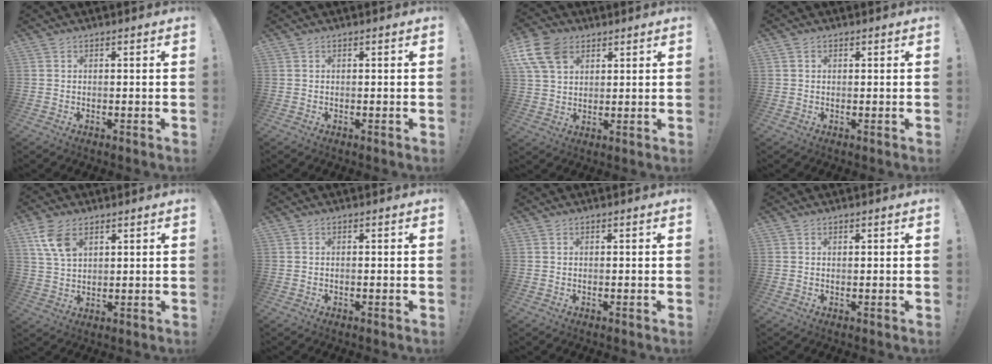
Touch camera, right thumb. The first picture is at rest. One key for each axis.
{"total": 0.0}
{"total": 12.0, "fx": 5.7, "fy": 8.1, "fz": 6.8, "tx": -0.139, "ty": -0.022, "tz": 0.110}
{"total": 0.7, "fx": 0.2, "fy": 0.6, "fz": 0.3, "tx": -0.001, "ty": 0.002, "tz": 0.003}
{"total": 8.5, "fx": 4.3, "fy": 4.8, "fz": 5.5, "tx": -0.104, "ty": -0.014, "tz": 0.084}
{"total": 0.6, "fx": -0.4, "fy": -0.1, "fz": 0.4, "tx": -0.010, "ty": 0.000, "tz": -0.006}
{"total": 0.0}
{"total": 0.6, "fx": 0.5, "fy": 0.2, "fz": -0.2, "tx": 0.001, "ty": 0.002, "tz": 0.011}